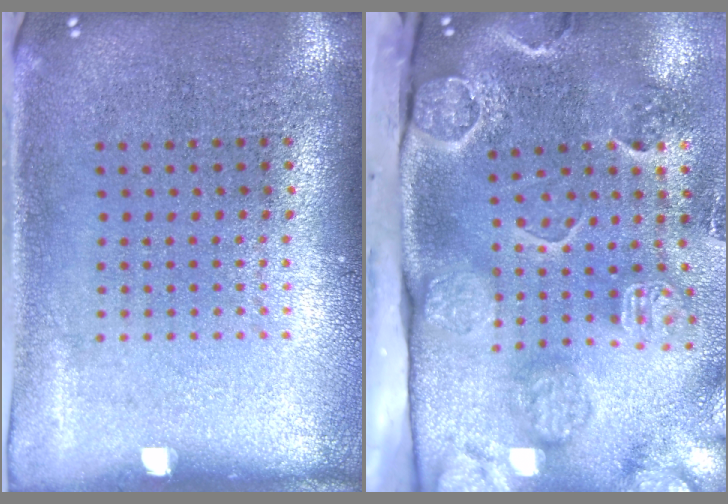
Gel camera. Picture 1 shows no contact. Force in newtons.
{"total": 4.5, "press": 3.3, "slide": 3.1}